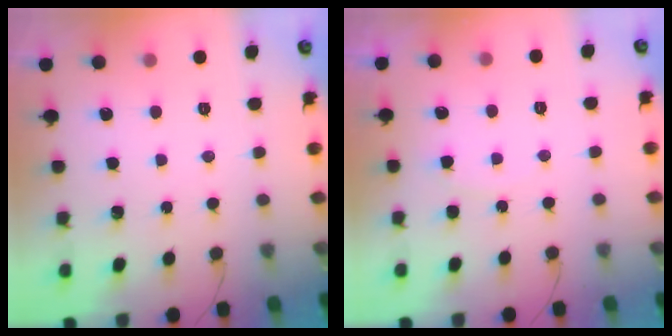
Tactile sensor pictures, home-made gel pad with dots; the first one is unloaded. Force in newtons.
{"total": 4.3, "press": 4.3, "slide": 0.5}